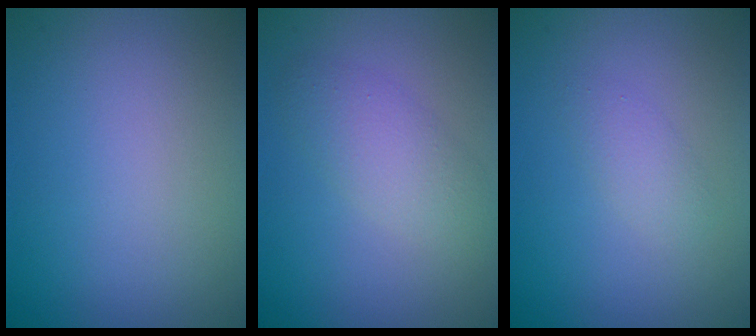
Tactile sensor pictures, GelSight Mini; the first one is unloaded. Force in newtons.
{"total": 3.1, "press": 3.1, "slide": 0.3}
{"total": 1.6, "press": 1.6, "slide": 0.1}